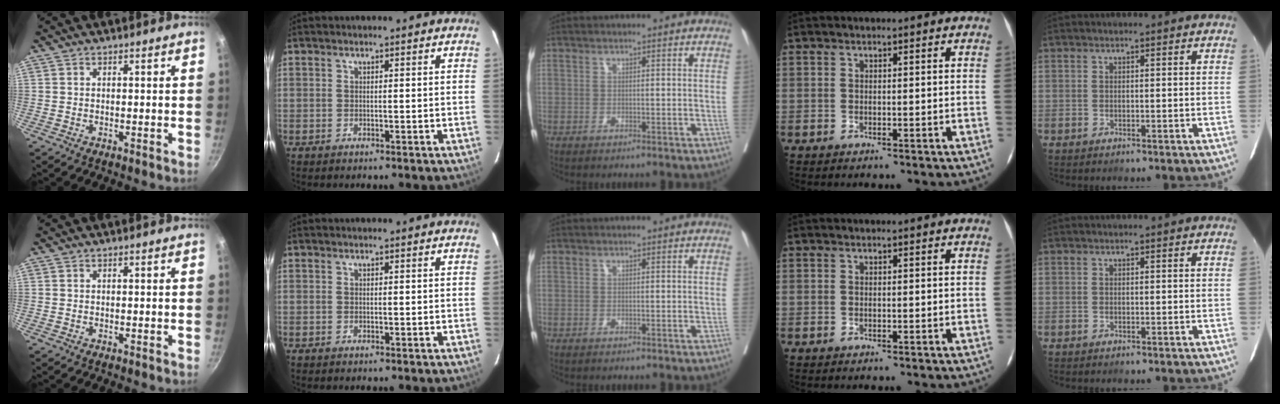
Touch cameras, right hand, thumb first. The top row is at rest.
{}